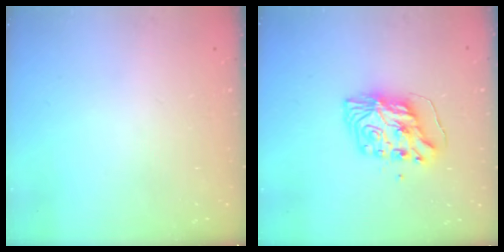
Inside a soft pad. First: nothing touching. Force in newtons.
{"total": 9.2, "press": 9.2, "slide": 0.9}